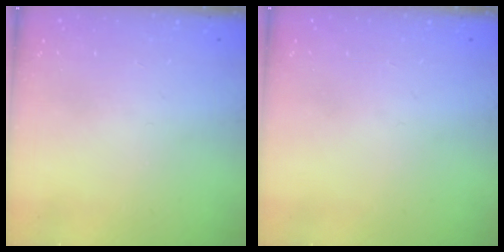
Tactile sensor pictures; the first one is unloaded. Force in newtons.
{"total": 0.0}